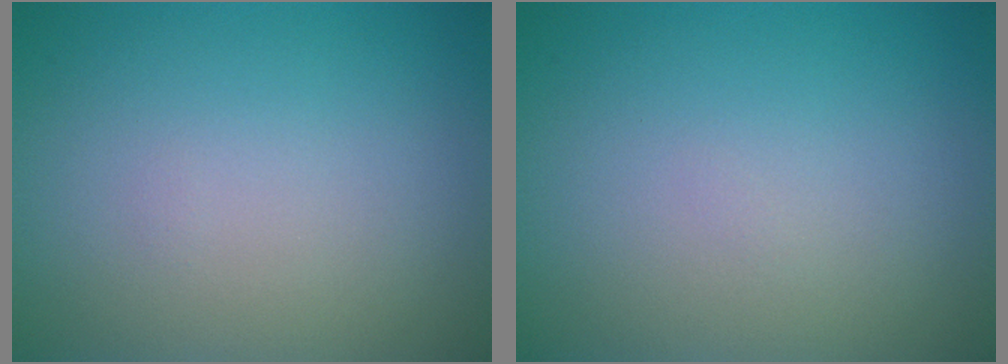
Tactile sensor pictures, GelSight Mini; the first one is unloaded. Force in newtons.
{"total": 0.0}